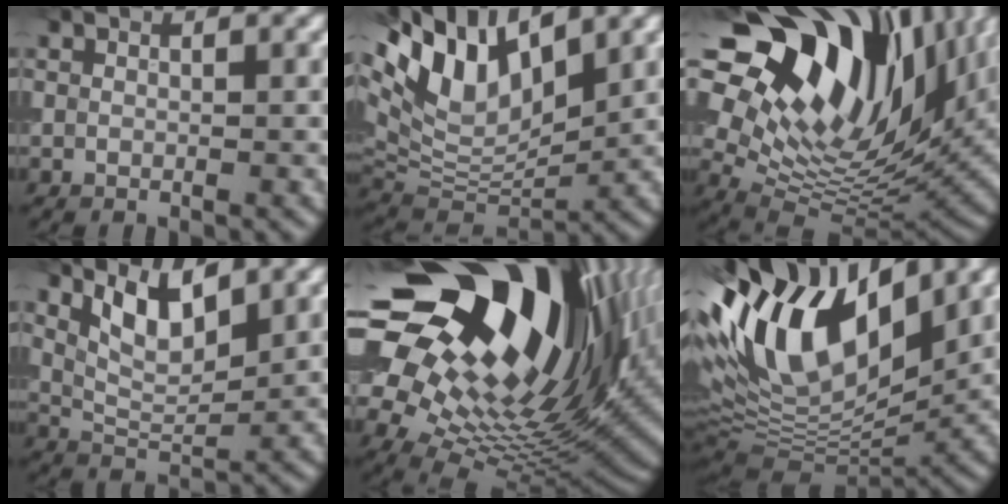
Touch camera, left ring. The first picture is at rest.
{"total": 10.6, "force": [5.5, 5.4, 7.3], "torque": [-0.156, 0.012, 0.102]}
{"total": 18.6, "force": [9.6, 9.8, 12.6], "torque": [-0.202, 0.023, 0.166]}
{"total": 4.8, "force": [2.5, 1.9, 3.7], "torque": [-0.076, -0.003, 0.048]}
{"total": 21.2, "force": [8.0, 11.4, 15.9], "torque": [-0.273, -0.011, 0.156]}
{"total": 14.3, "force": [5.4, 7.1, 11.2], "torque": [-0.205, 0.023, 0.093]}